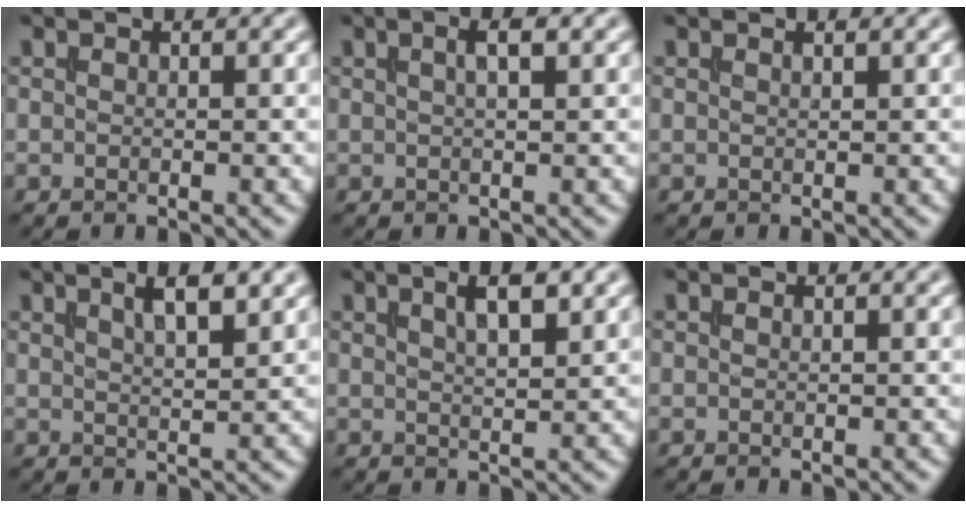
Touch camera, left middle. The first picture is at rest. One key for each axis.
{"total": 2.1, "fx": 0.8, "fy": 0.5, "fz": 1.9, "tx": -0.025, "ty": 0.006, "tz": 0.009}
{"total": 0.7, "fx": 0.5, "fy": 0.2, "fz": 0.4, "tx": -0.004, "ty": 0.002, "tz": 0.005}
{"total": 3.9, "fx": 2.2, "fy": 1.0, "fz": 3.0, "tx": -0.038, "ty": 0.009, "tz": 0.029}
{"total": 3.5, "fx": 1.8, "fy": 1.0, "fz": 2.9, "tx": -0.043, "ty": 0.006, "tz": 0.029}
{"total": 0.0}